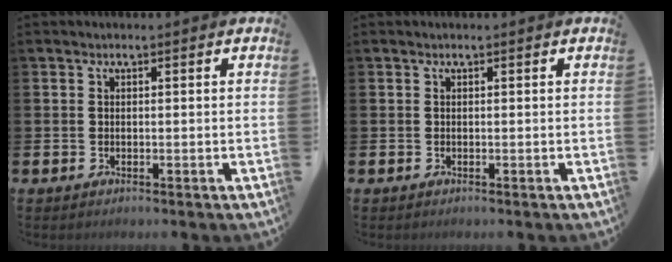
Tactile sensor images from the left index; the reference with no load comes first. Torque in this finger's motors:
{"motor_torque": [0.01, 0.00, 0.00, 0.00]}